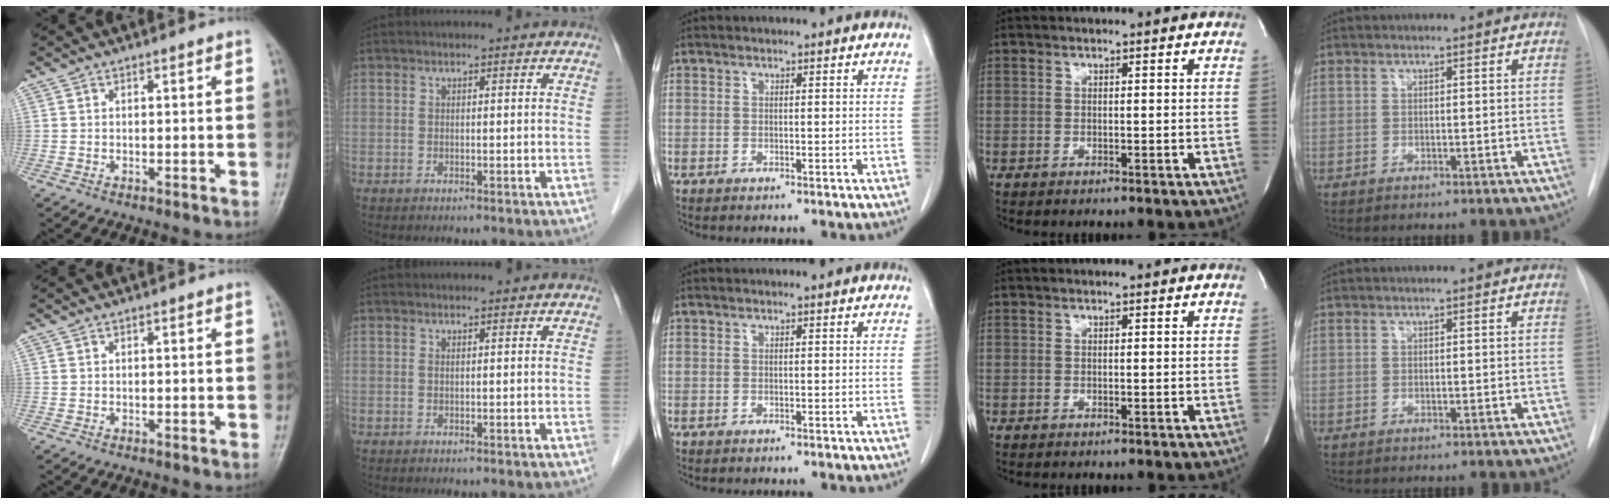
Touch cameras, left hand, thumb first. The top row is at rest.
{}